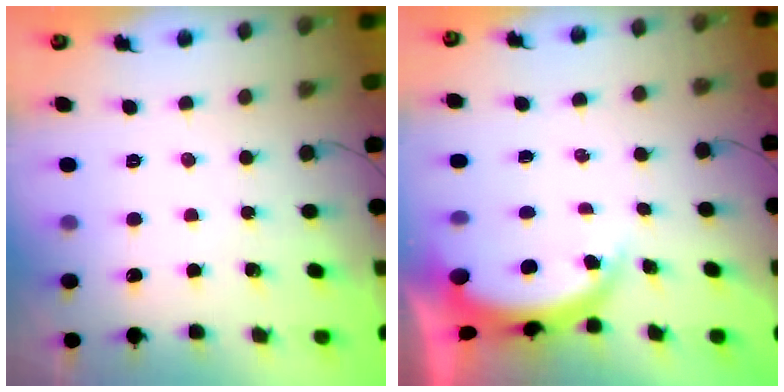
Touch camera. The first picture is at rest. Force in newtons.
{"total": 4.9, "press": 4.8, "slide": 1.0}